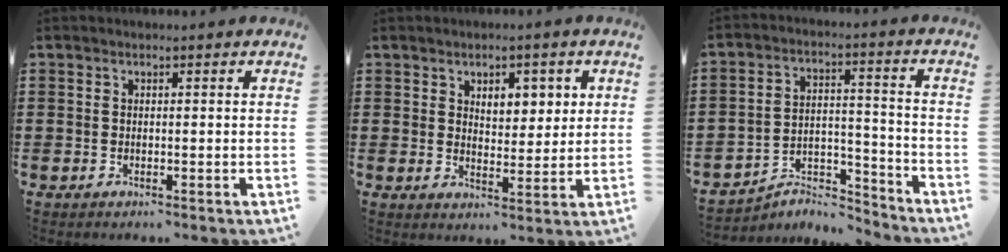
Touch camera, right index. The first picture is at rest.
{"total": 4.3, "force": [2.1, 2.6, 2.7], "torque": [-0.037, 0.002, 0.030]}
{"total": 5.0, "force": [-4.8, 1.1, 1.0], "torque": [-0.020, 0.004, -0.098]}